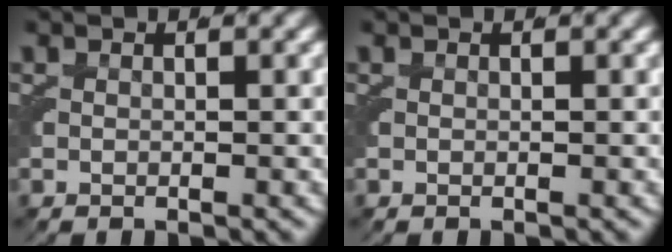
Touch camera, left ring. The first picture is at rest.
{"total": 0.0}